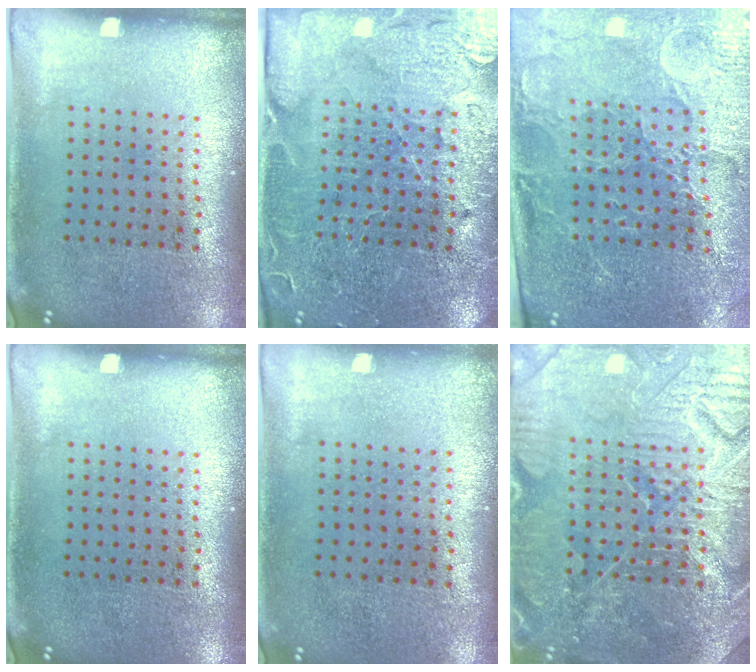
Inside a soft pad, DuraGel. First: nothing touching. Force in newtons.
{"total": 3.6, "press": 3.4, "slide": 1.0}
{"total": 3.5, "press": 3.3, "slide": 1.1}
{"total": 0.0}
{"total": 0.0}
{"total": 4.8, "press": 4.8, "slide": 0.6}